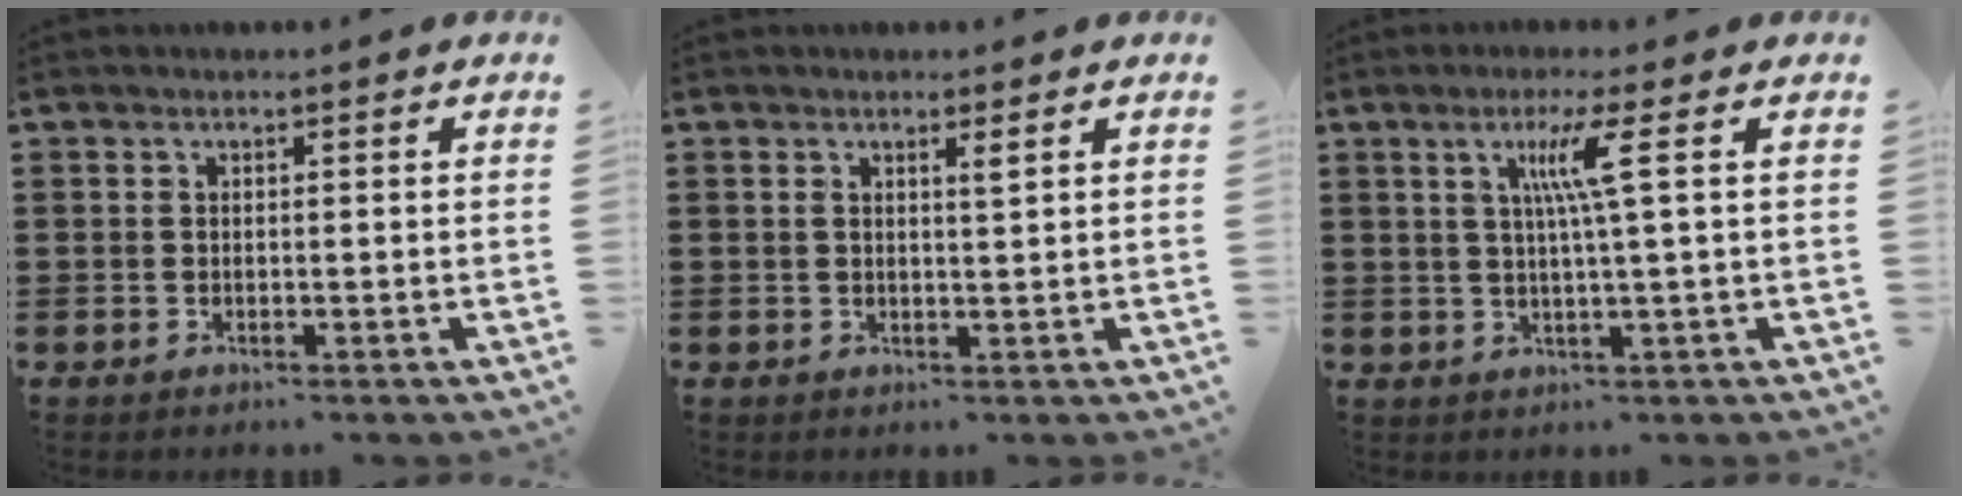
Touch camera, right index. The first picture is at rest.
{"total": 1.2, "force": [0.7, 0.0, 1.0], "torque": [-0.020, -0.002, 0.011]}
{"total": 6.1, "force": [1.8, -1.0, 5.7], "torque": [-0.114, -0.004, 0.021]}